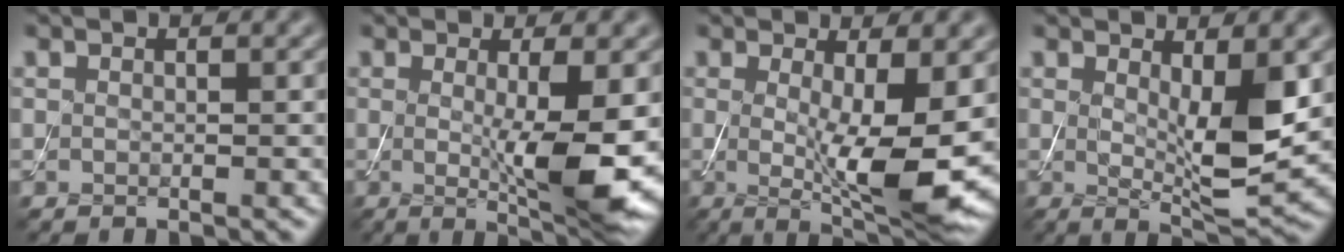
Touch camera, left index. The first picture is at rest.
{"total": 6.9, "force": [-0.4, 1.2, 6.8], "torque": [-0.104, -0.017, 0.002]}
{"total": 7.9, "force": [-0.4, 1.7, 7.7], "torque": [-0.117, -0.020, 0.001]}
{"total": 5.7, "force": [0.6, 1.4, 5.5], "torque": [-0.089, -0.019, 0.017]}